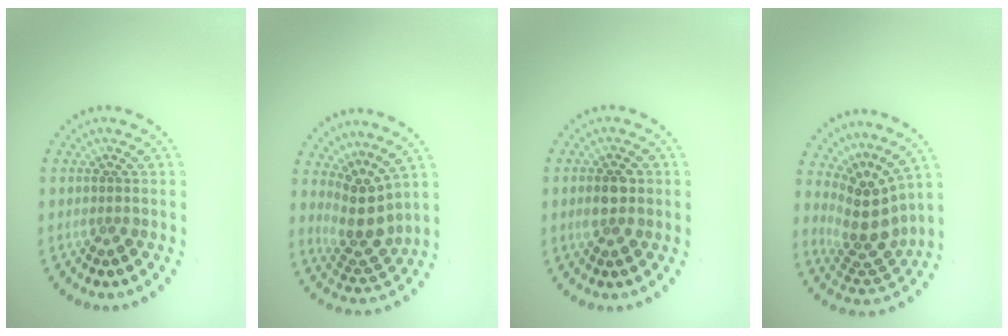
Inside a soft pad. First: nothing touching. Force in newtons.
{"total": 3.4, "press": 2.4, "slide": 2.3}
{"total": 2.6, "press": 2.6, "slide": 0.1}
{"total": 4.1, "press": 2.8, "slide": 3.0}